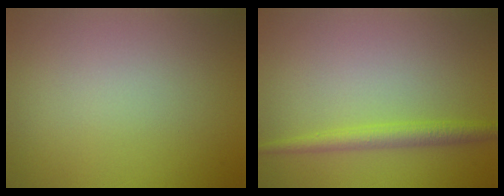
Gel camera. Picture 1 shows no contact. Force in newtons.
{"total": 2.4, "press": 2.4, "slide": 0.1}